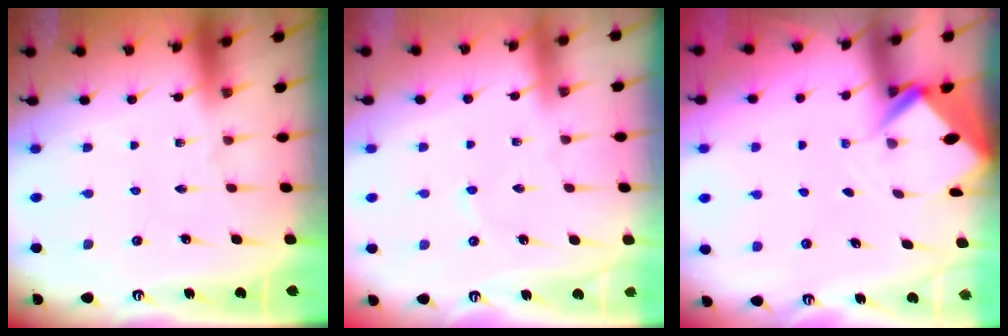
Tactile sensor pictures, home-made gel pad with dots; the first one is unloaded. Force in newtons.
{"total": 1.7, "press": 1.7, "slide": 0.3}
{"total": 2.7, "press": 2.7, "slide": 0.1}